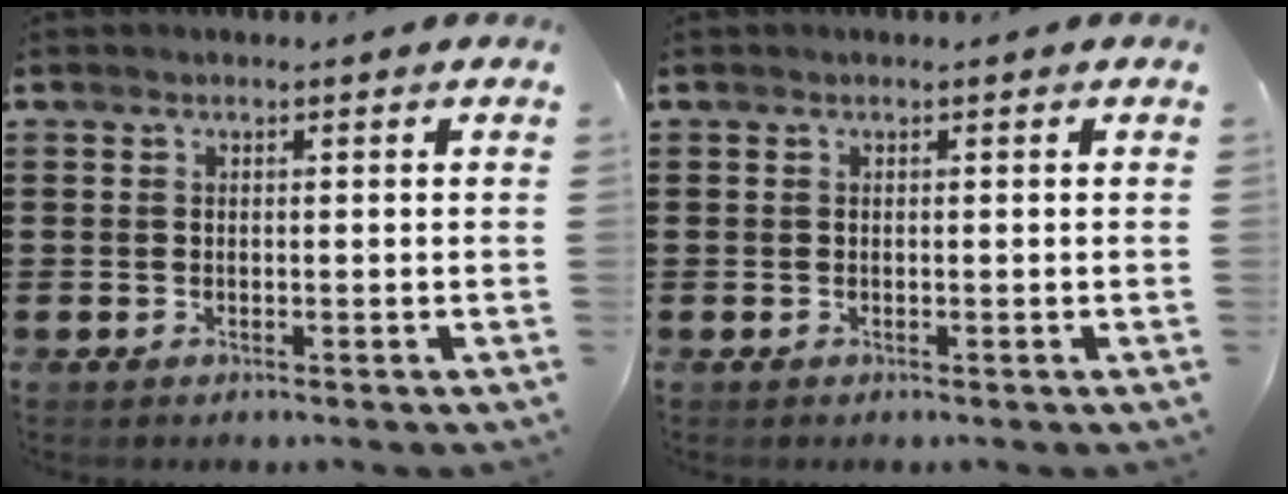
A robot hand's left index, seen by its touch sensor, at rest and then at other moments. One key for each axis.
{"total": 0.0}